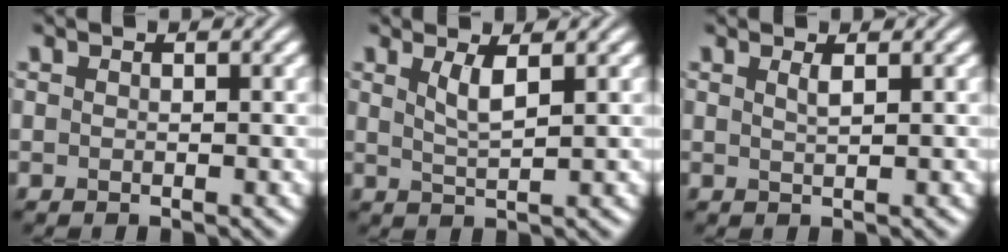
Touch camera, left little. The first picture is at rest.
{"total": 2.2, "force": [1.0, 0.5, 1.9], "torque": [-0.035, -0.004, 0.020]}
{"total": 1.1, "force": [0.6, 0.3, 0.9], "torque": [-0.011, 0.001, 0.008]}